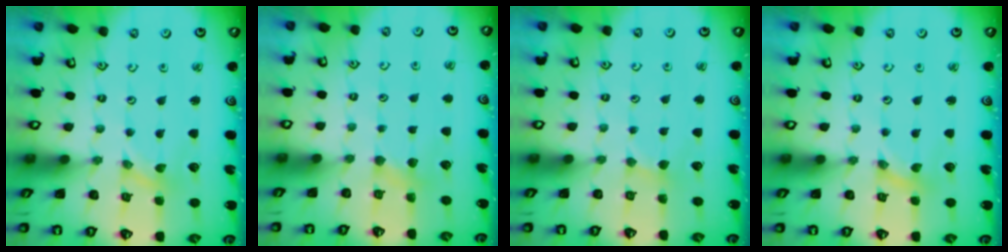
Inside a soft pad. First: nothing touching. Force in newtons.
{"total": 3.2, "press": 3.2, "slide": 0.4}
{"total": 1.6, "press": 1.5, "slide": 0.2}
{"total": 0.0}